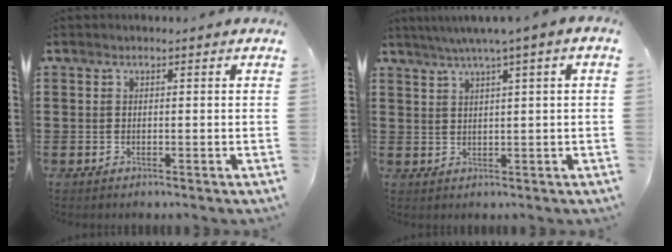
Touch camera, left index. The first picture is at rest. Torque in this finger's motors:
{"motor_torque": [1.09, -1.05, 0.56, 0.21]}